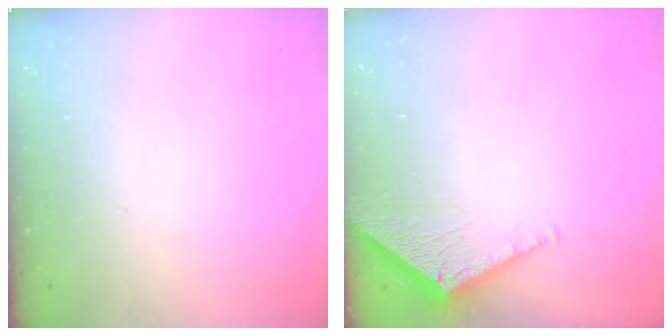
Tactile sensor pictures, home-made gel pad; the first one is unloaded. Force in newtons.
{"total": 3.3, "press": 3.3, "slide": 0.2}